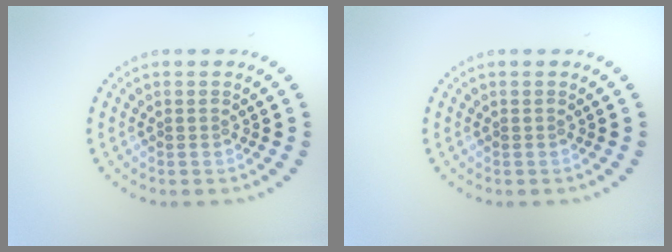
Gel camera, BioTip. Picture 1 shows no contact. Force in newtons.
{"total": 0.0}